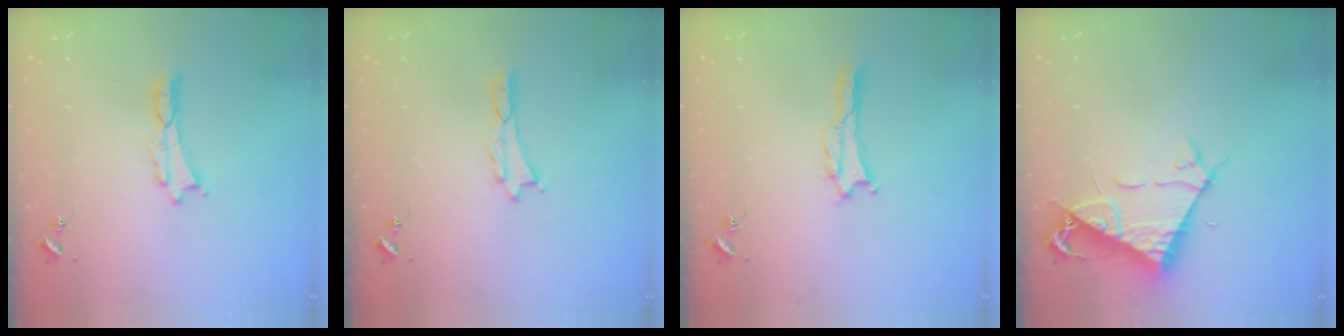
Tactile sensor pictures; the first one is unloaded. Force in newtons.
{"total": 0.0}
{"total": 0.8, "press": 0.8, "slide": 0.1}
{"total": 7.6, "press": 7.5, "slide": 1.0}